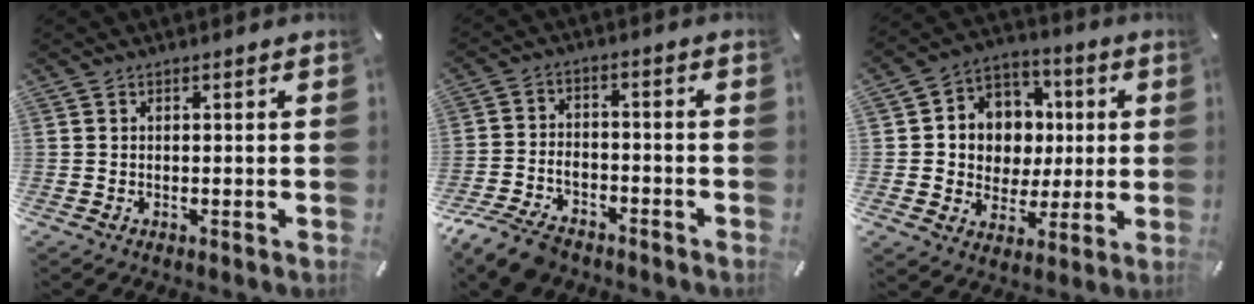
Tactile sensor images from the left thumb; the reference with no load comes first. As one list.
[{"total": 8.3, "force": [-6.2, 4.5, 3.3], "torque": [-0.063, 0.028, -0.115]}, {"total": 10.2, "force": [-0.1, 10.1, 1.6], "torque": [-0.025, 0.001, 0.006]}]